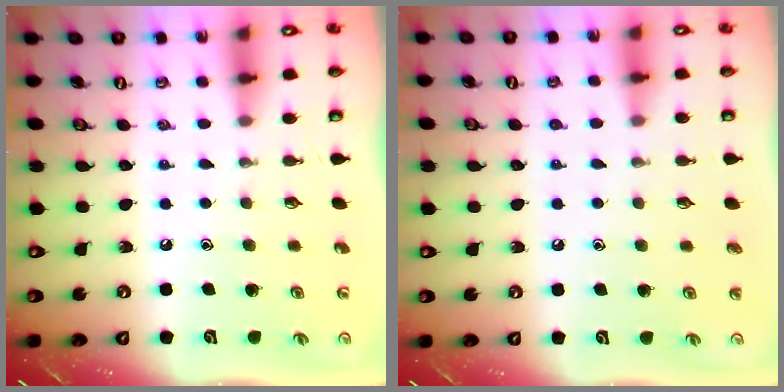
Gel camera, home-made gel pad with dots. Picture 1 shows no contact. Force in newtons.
{"total": 1.7, "press": 1.7, "slide": 0.2}